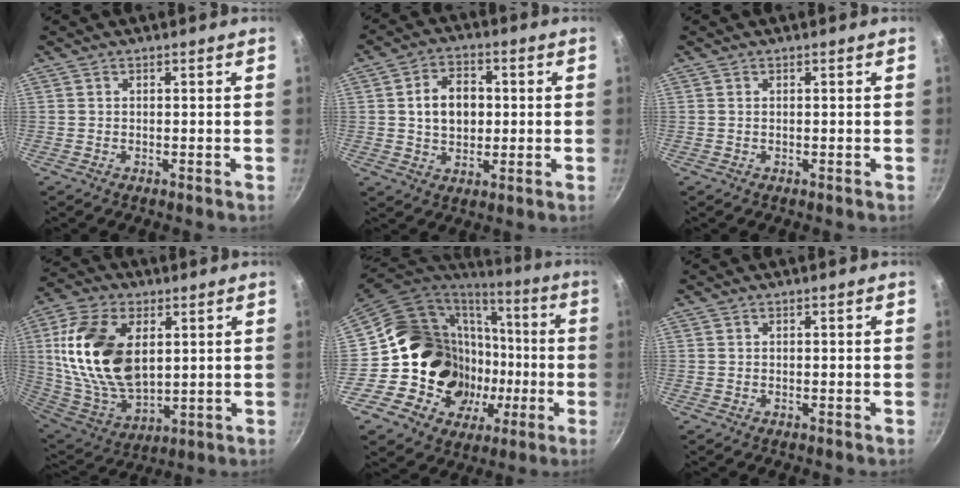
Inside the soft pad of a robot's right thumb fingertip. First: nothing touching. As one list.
[{"total": 9.0, "force": [0.8, 6.6, 6.0], "torque": [-0.077, 0.010, 0.011]}, {"total": 0.0}, {"total": 21.1, "force": [4.5, 12.8, 16.2], "torque": [-0.299, -0.019, 0.096]}, {"total": 21.8, "force": [0.3, 19.3, 10.2], "torque": [-0.151, 0.034, 0.027]}, {"total": 0.0}]